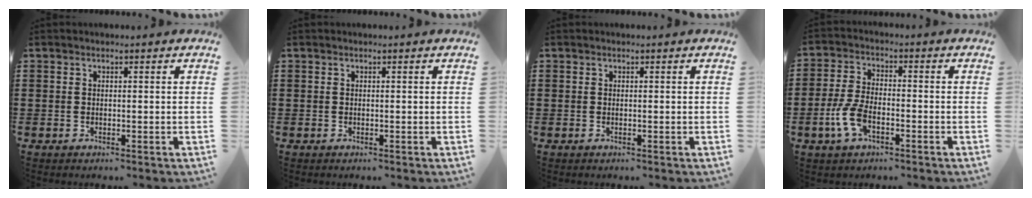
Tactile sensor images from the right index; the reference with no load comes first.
{"total": 0.0}
{"total": 0.0}
{"total": 6.0, "force": [-2.3, 2.8, 4.8], "torque": [-0.120, -0.007, -0.049]}